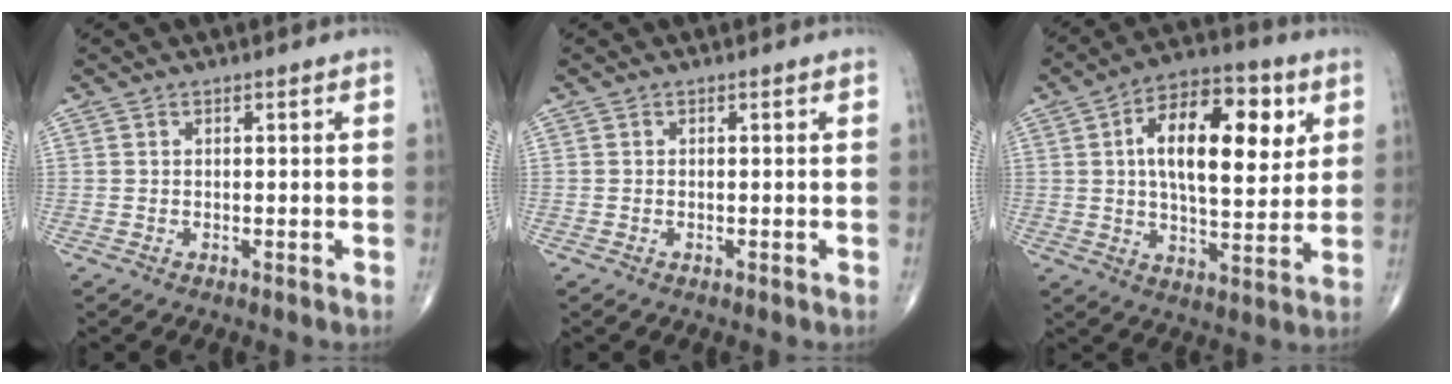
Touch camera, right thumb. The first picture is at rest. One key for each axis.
{"total": 0.0}
{"total": 18.2, "fx": 4.8, "fy": 8.7, "fz": 15.3, "tx": -0.211, "ty": -0.002, "tz": 0.070}